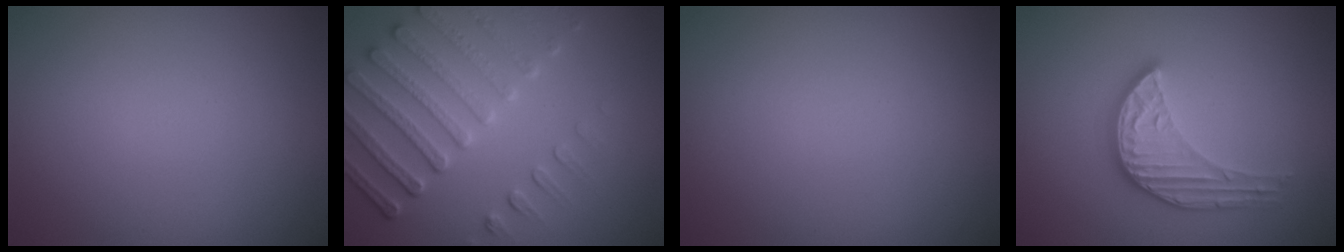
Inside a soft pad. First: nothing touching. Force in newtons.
{"total": 5.9, "press": 4.9, "slide": 3.3}
{"total": 0.0}
{"total": 3.9, "press": 3.5, "slide": 1.6}